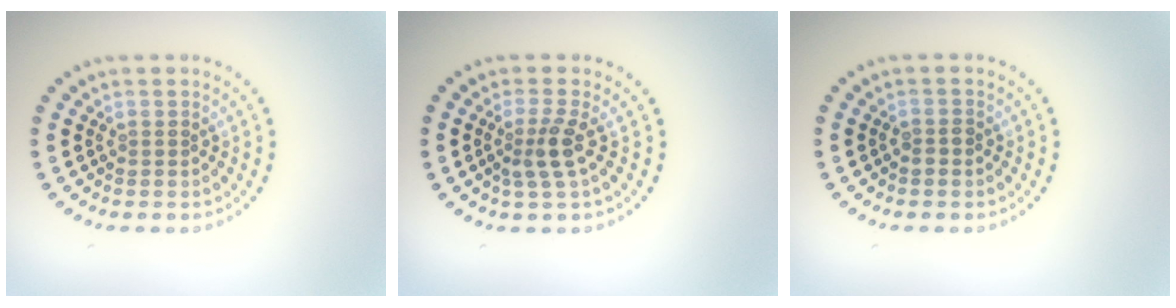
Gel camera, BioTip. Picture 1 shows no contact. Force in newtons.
{"total": 2.4, "press": 1.8, "slide": 1.6}
{"total": 0.9, "press": 0.9, "slide": 0.3}